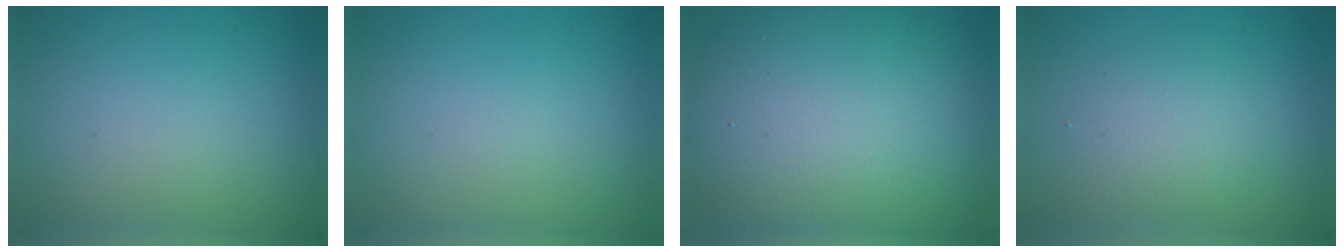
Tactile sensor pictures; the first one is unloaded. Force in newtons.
{"total": 0.0}
{"total": 13.9, "press": 13.9, "slide": 0.7}
{"total": 2.5, "press": 2.5, "slide": 0.2}